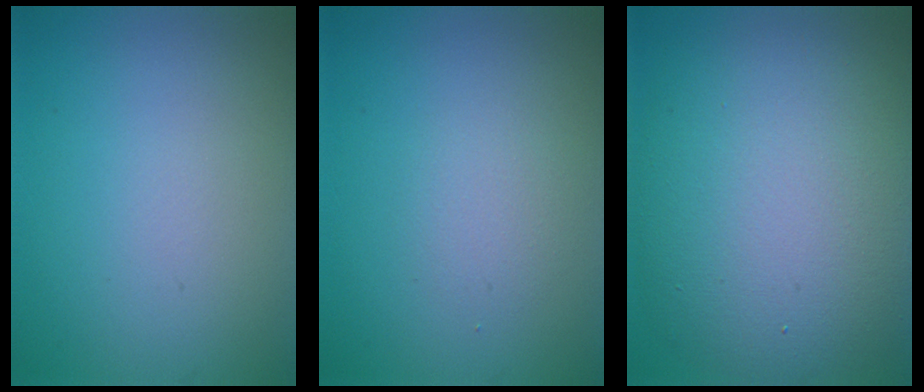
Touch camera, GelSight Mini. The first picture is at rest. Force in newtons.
{"total": 1.4, "press": 1.4, "slide": 0.1}
{"total": 13.5, "press": 13.4, "slide": 0.7}